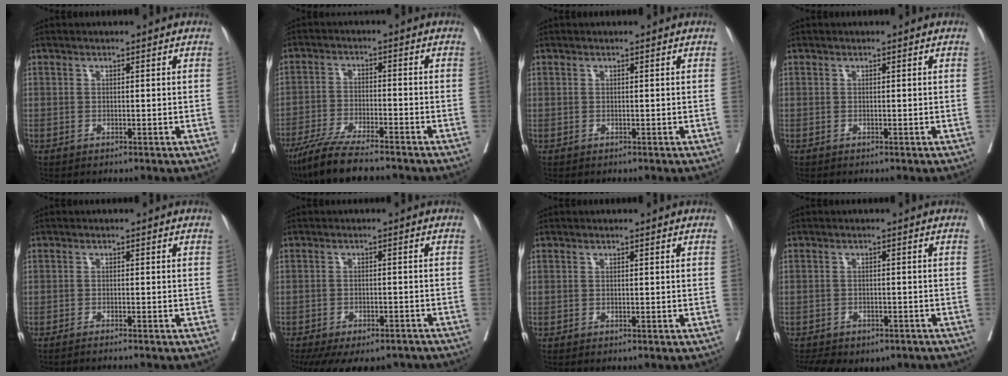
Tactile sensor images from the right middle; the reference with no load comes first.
{"total": 10.4, "force": [-8.6, 1.0, 5.7], "torque": [-0.096, -0.028, -0.146]}
{"total": 0.0}
{"total": 0.0}
{"total": 3.3, "force": [-2.9, -0.4, 1.5], "torque": [-0.015, 0.002, -0.039]}
{"total": 15.3, "force": [-11.9, 6.6, 7.1], "torque": [-0.150, -0.012, -0.153]}
{"total": 0.0}
{"total": 11.3, "force": [-8.1, 5.7, 5.4], "torque": [-0.104, 0.006, -0.101]}